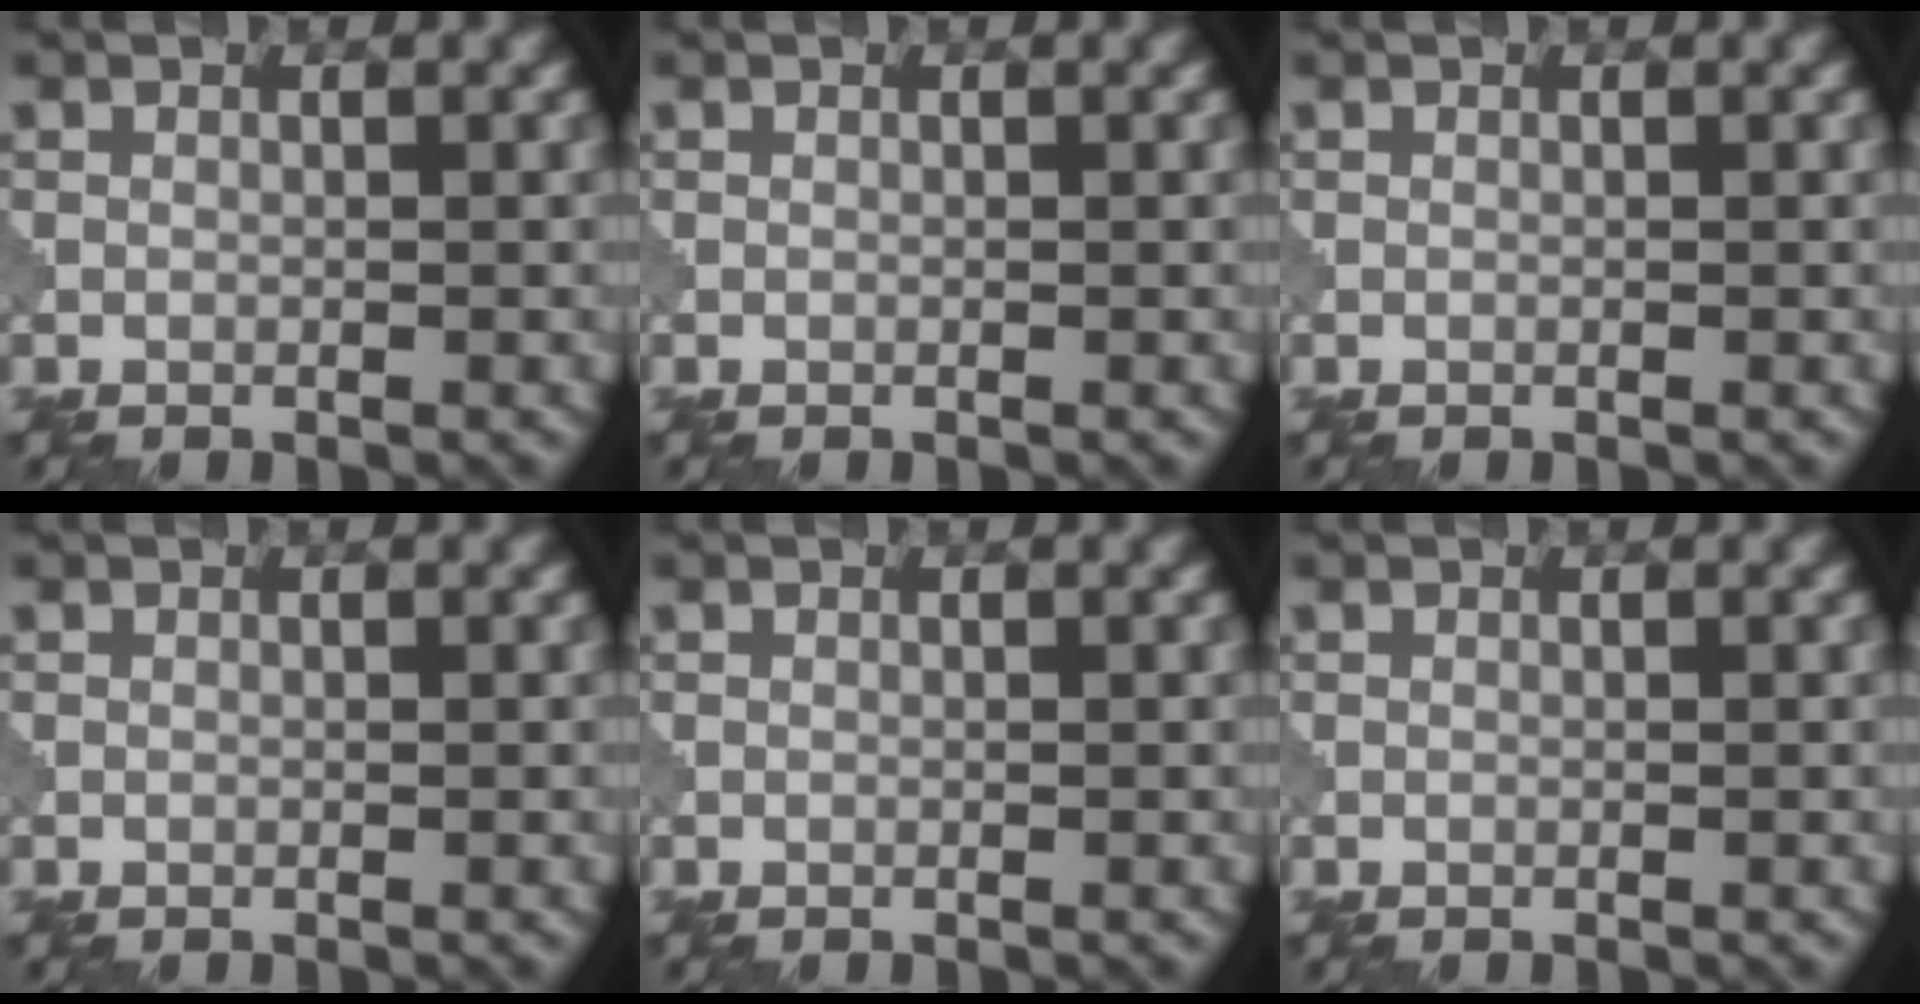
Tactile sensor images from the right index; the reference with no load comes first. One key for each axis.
{"total": 0.0}
{"total": 0.0}
{"total": 0.0}
{"total": 0.0}
{"total": 0.0}